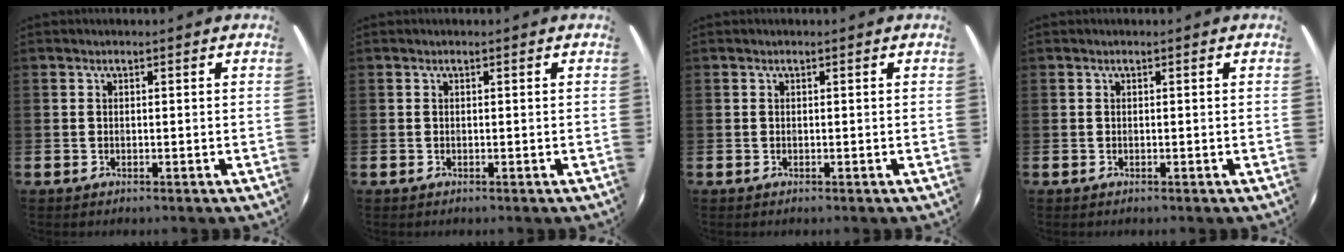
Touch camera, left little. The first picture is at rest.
{"total": 0.0}
{"total": 0.0}
{"total": 0.0}